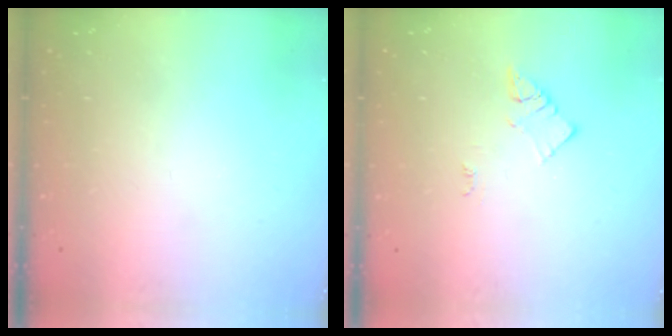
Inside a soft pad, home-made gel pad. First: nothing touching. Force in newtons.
{"total": 2.7, "press": 2.6, "slide": 0.4}